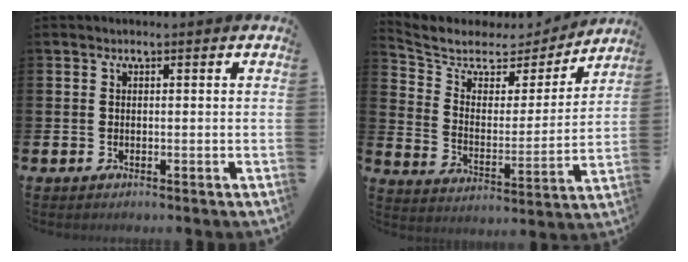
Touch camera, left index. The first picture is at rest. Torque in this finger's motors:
{"motor_torque": [0.92, -1.22, 0.09, 0.01]}